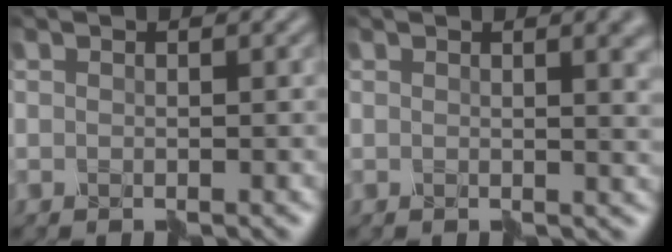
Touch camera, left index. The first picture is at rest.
{"total": 5.6, "force": [2.0, 2.7, 4.6], "torque": [-0.020, 0.007, 0.025]}